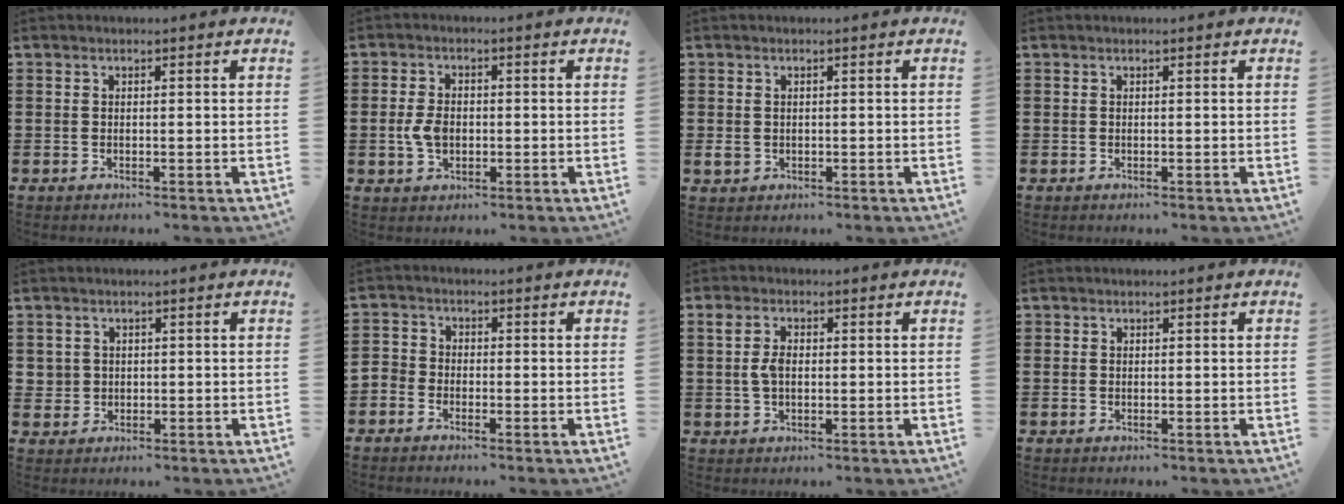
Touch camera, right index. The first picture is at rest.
{"total": 4.2, "force": [-0.5, 2.7, 3.1], "torque": [-0.075, 0.002, -0.013]}
{"total": 1.4, "force": [-0.1, 1.3, 0.5], "torque": [-0.012, 0.006, -0.004]}
{"total": 0.0}
{"total": 1.8, "force": [0.3, 1.7, 0.1], "torque": [-0.012, 0.009, 0.004]}
{"total": 2.1, "force": [-1.8, 1.1, 0.1], "torque": [-0.009, 0.004, -0.040]}
{"total": 3.4, "force": [0.3, 2.0, 2.7], "torque": [-0.065, 0.008, 0.002]}
{"total": 0.5, "force": [0.2, 0.5, 0.0], "torque": [0.001, 0.006, 0.003]}